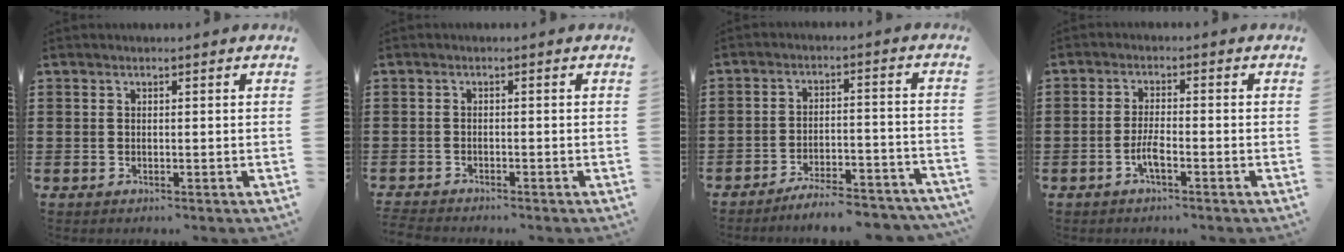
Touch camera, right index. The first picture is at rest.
{"total": 1.5, "force": [-1.4, 0.1, 0.0], "torque": [-0.004, 0.001, -0.032]}
{"total": 5.9, "force": [-5.6, 0.2, 1.8], "torque": [-0.027, 0.003, -0.107]}
{"total": 3.2, "force": [-1.6, 0.6, 2.7], "torque": [-0.069, -0.005, -0.035]}